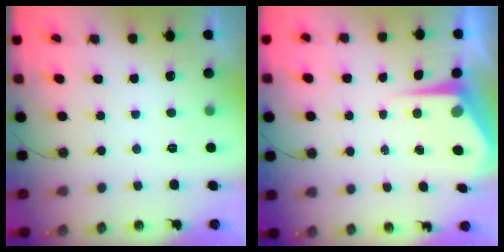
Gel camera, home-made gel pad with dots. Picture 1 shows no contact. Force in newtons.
{"total": 6.6, "press": 6.6, "slide": 0.5}